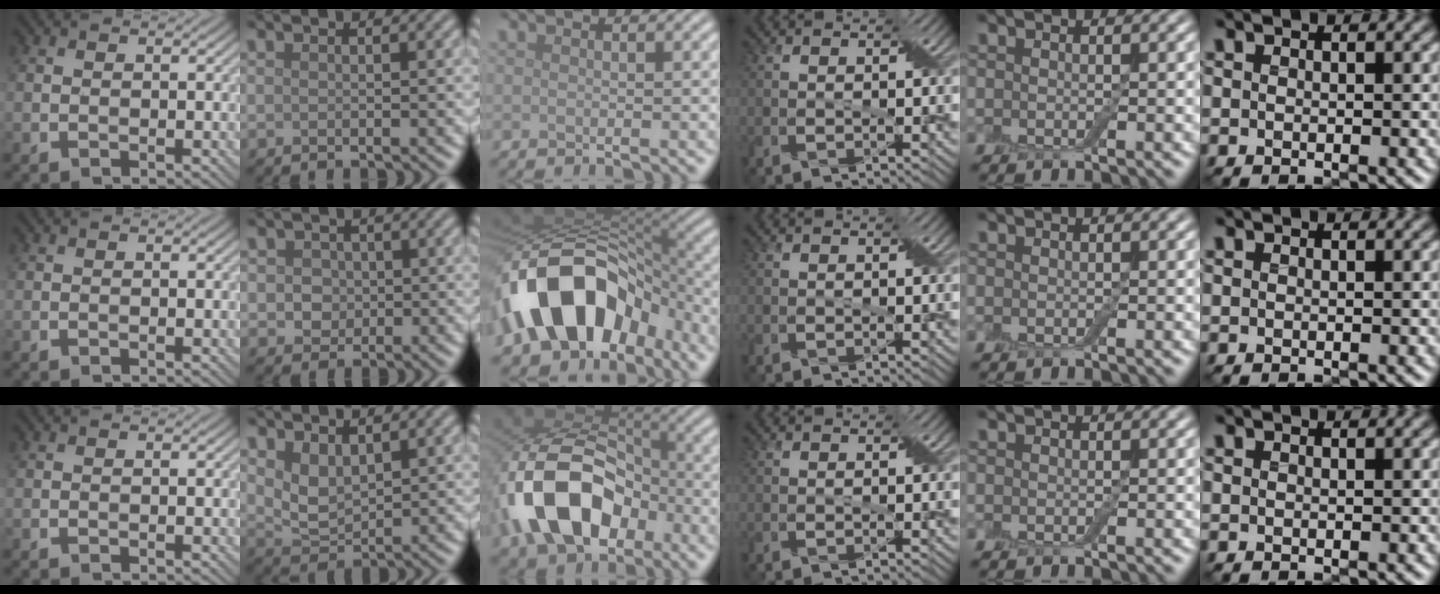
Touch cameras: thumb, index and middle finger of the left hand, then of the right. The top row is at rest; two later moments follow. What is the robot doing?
{"motion": "extract", "object": "drawer"}